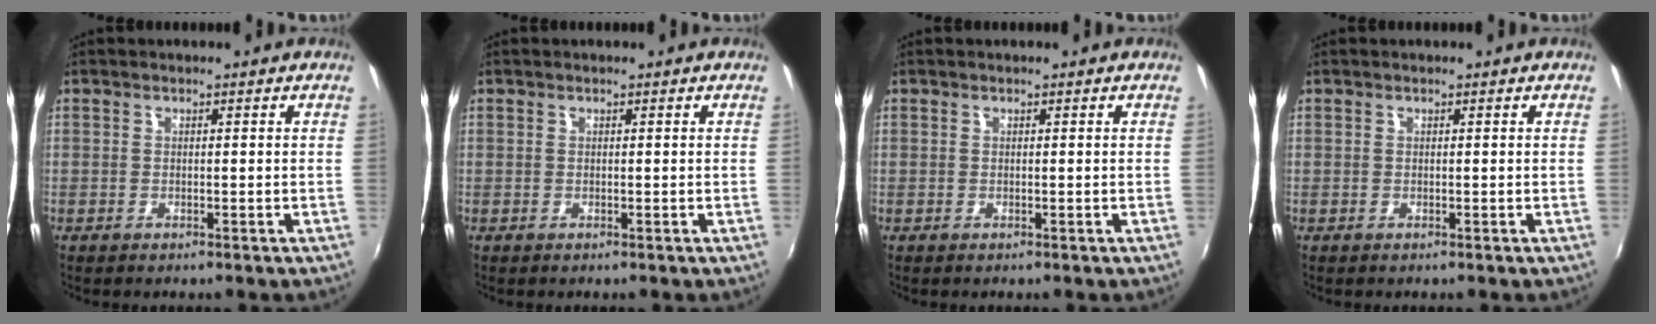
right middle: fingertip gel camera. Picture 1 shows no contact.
{"total": 0.0}
{"total": 0.0}
{"total": 0.0}